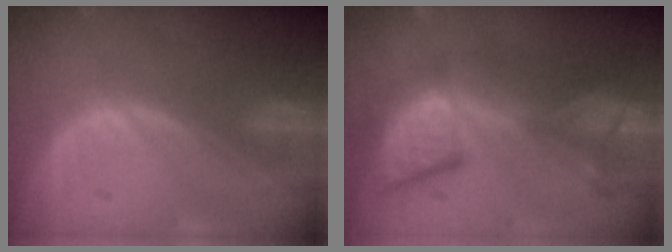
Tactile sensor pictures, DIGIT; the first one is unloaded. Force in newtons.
{"total": 11.0, "press": 10.3, "slide": 3.8}